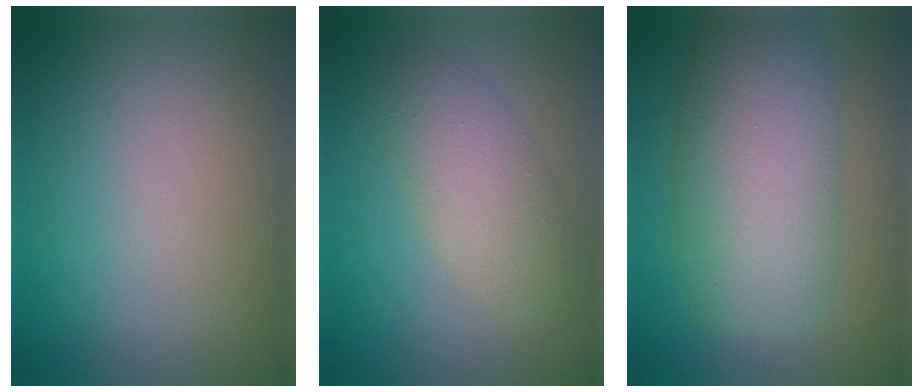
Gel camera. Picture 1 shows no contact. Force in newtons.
{"total": 3.8, "press": 3.8, "slide": 0.1}
{"total": 8.4, "press": 8.3, "slide": 0.4}